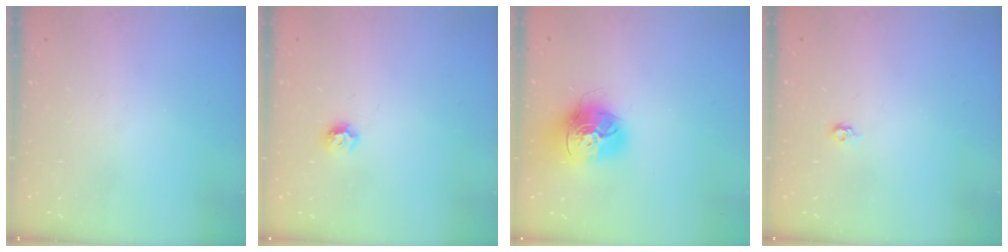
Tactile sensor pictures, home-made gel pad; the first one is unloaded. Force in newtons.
{"total": 6.5, "press": 6.5, "slide": 0.8}
{"total": 17.1, "press": 17.0, "slide": 1.9}
{"total": 3.9, "press": 3.8, "slide": 0.8}